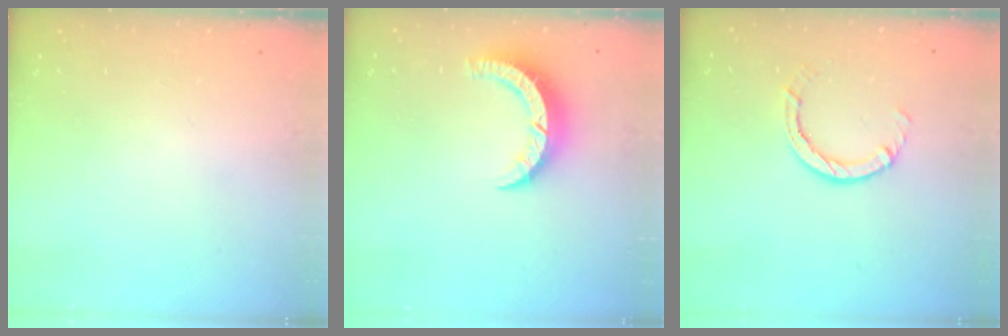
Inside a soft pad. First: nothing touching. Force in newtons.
{"total": 7.4, "press": 7.4, "slide": 0.7}
{"total": 3.1, "press": 3.0, "slide": 0.5}